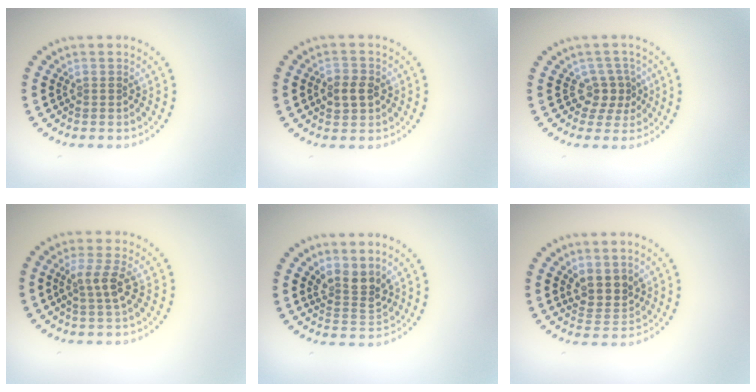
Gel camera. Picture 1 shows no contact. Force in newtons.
{"total": 2.4, "press": 2.3, "slide": 0.4}
{"total": 2.4, "press": 1.7, "slide": 1.7}
{"total": 2.4, "press": 2.1, "slide": 1.0}
{"total": 2.7, "press": 2.1, "slide": 1.6}
{"total": 2.6, "press": 2.1, "slide": 1.4}